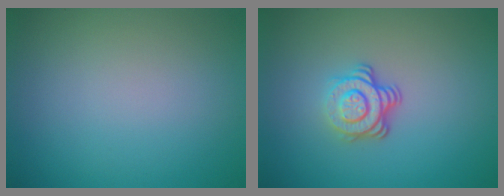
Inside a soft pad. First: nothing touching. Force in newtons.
{"total": 3.8, "press": 2.6, "slide": 2.8}